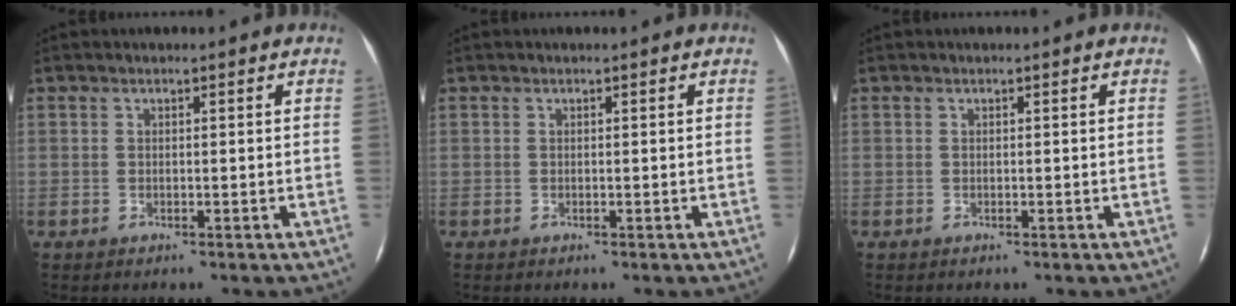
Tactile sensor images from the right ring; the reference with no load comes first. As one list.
[{"total": 0.0}, {"total": 0.0}]